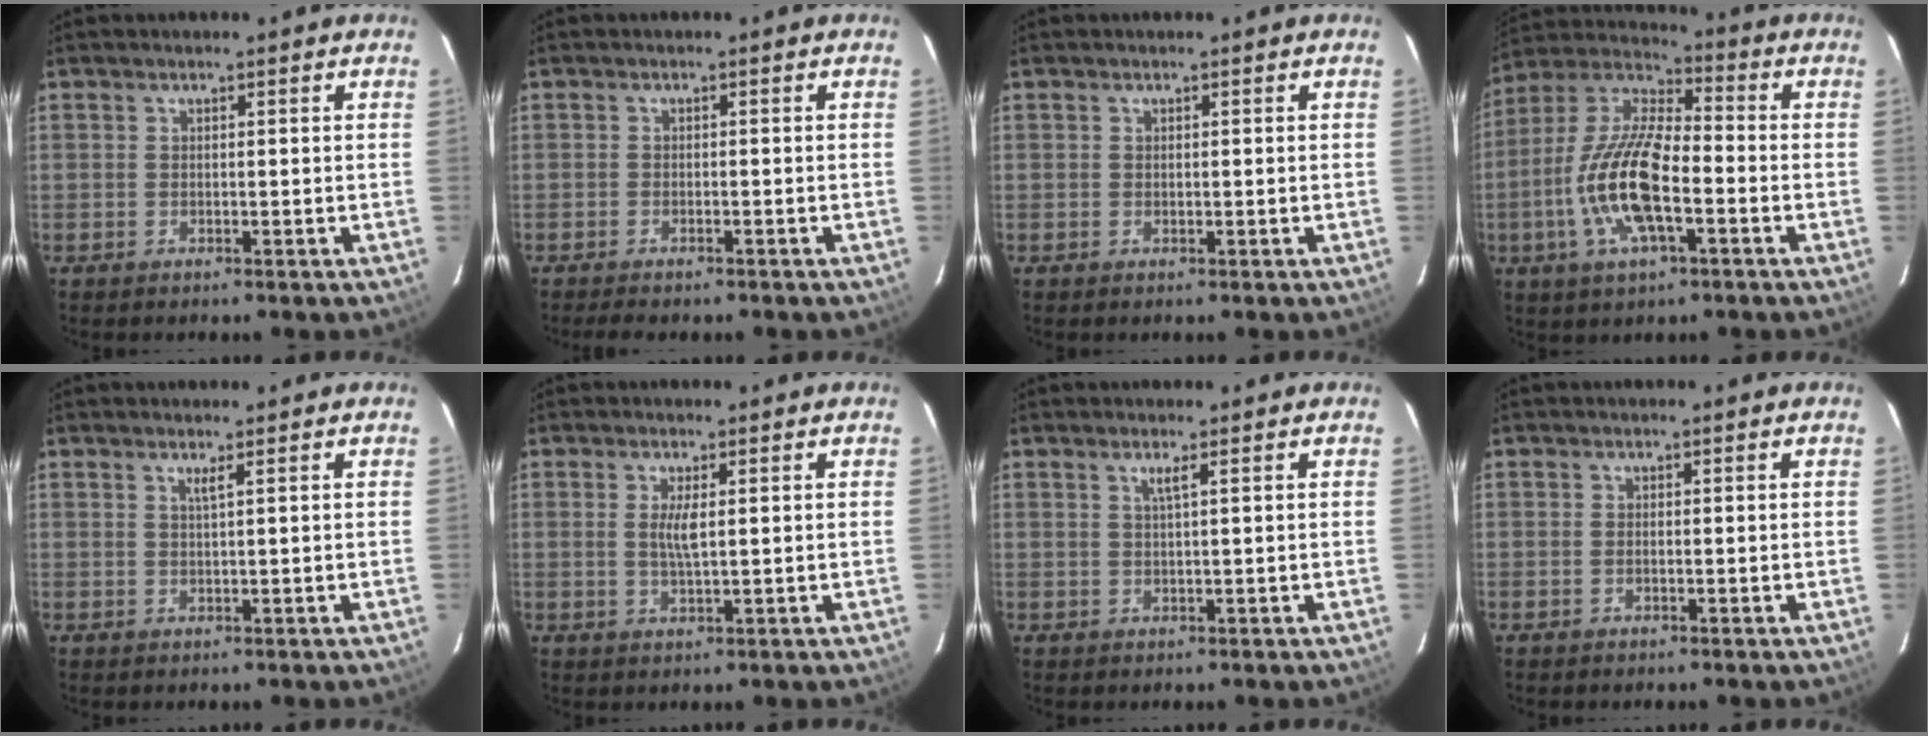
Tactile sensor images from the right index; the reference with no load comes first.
{"total": 4.2, "force": [-3.5, 1.1, 2.0], "torque": [-0.046, -0.012, -0.055]}
{"total": 0.0}
{"total": 16.3, "force": [-4.7, 5.9, 14.5], "torque": [-0.297, -0.003, -0.095]}
{"total": 1.1, "force": [0.5, -0.4, 0.9], "torque": [-0.015, -0.003, 0.008]}
{"total": 3.1, "force": [0.5, 0.6, 3.0], "torque": [-0.059, -0.004, 0.009]}
{"total": 1.5, "force": [0.6, -0.5, 1.2], "torque": [-0.022, -0.002, 0.011]}
{"total": 0.5, "force": [-0.1, 0.2, 0.5], "torque": [-0.011, 0.001, -0.003]}